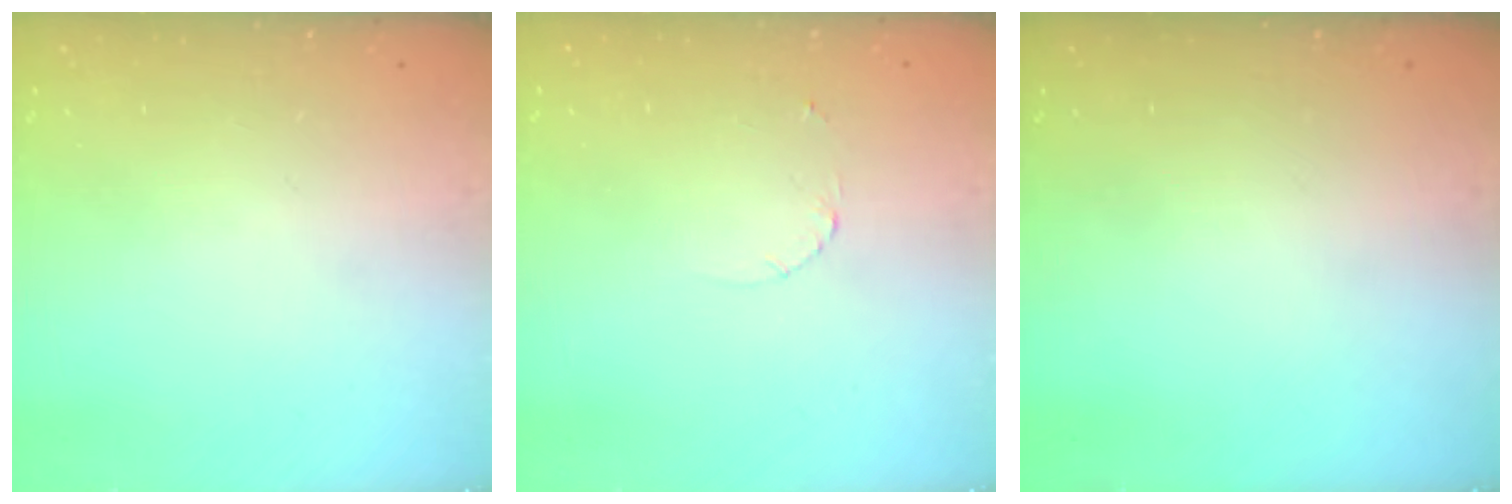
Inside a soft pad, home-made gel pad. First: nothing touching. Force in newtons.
{"total": 1.6, "press": 1.6, "slide": 0.2}
{"total": 0.0}